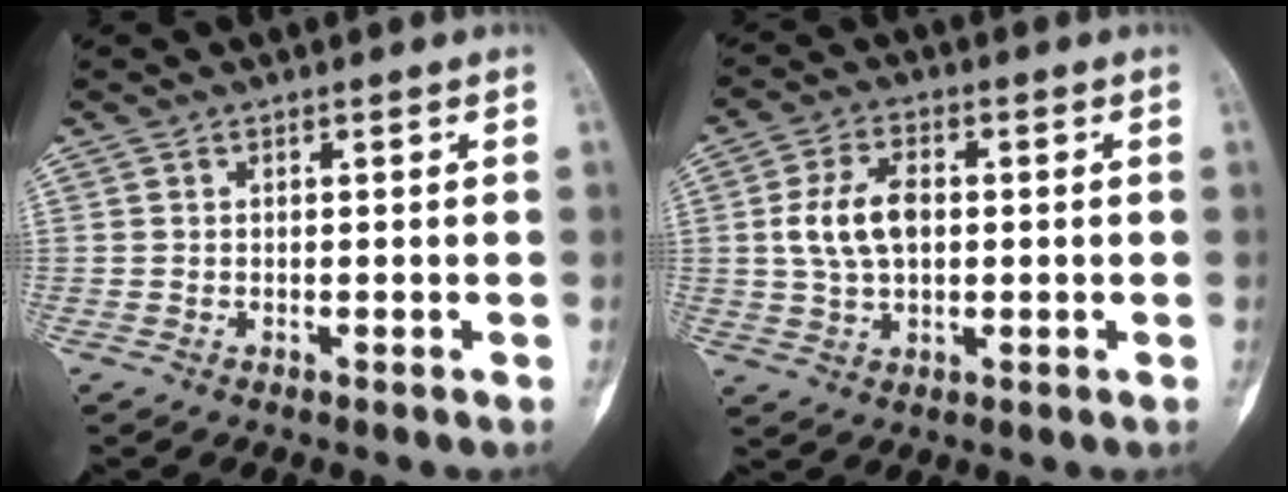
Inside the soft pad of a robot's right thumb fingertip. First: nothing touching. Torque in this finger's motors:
{"motor_torque": [0.59, 0.74, 0.31, -0.22, 0.07]}